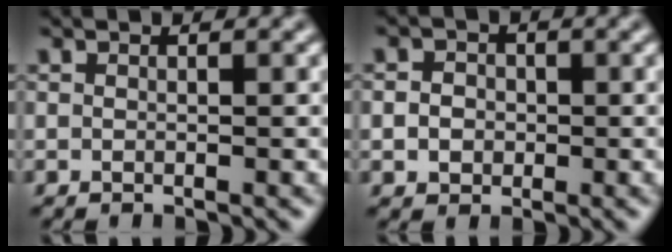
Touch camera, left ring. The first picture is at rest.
{"total": 2.6, "force": [0.0, 2.3, 1.2], "torque": [-0.006, 0.010, -0.012]}